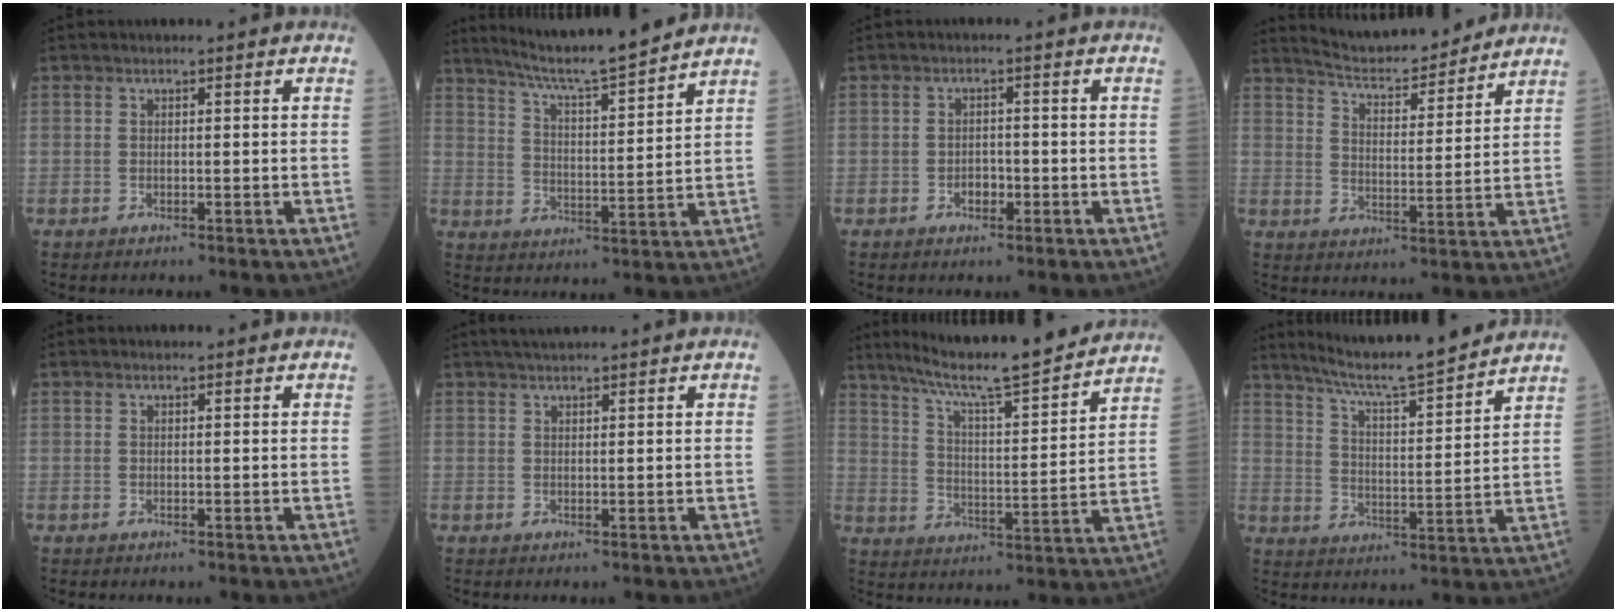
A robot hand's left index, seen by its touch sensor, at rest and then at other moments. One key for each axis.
{"total": 13.3, "fx": 12.1, "fy": -0.8, "fz": 5.6, "tx": -0.100, "ty": 0.001, "tz": 0.191}
{"total": 1.9, "fx": -1.0, "fy": 1.2, "fz": 1.1, "tx": -0.014, "ty": 0.005, "tz": -0.016}
{"total": 12.8, "fx": 12.1, "fy": 1.2, "fz": 4.2, "tx": -0.071, "ty": 0.002, "tz": 0.185}
{"total": 0.6, "fx": 0.5, "fy": 0.1, "fz": 0.2, "tx": -0.012, "ty": 0.003, "tz": 0.008}
{"total": 3.7, "fx": 3.3, "fy": -0.1, "fz": 1.7, "tx": -0.024, "ty": 0.026, "tz": 0.056}
{"total": 19.5, "fx": 17.2, "fy": 0.3, "fz": 9.2, "tx": -0.153, "ty": -0.005, "tz": 0.259}
{"total": 15.6, "fx": 14.0, "fy": -0.3, "fz": 6.8, "tx": -0.118, "ty": 0.000, "tz": 0.215}